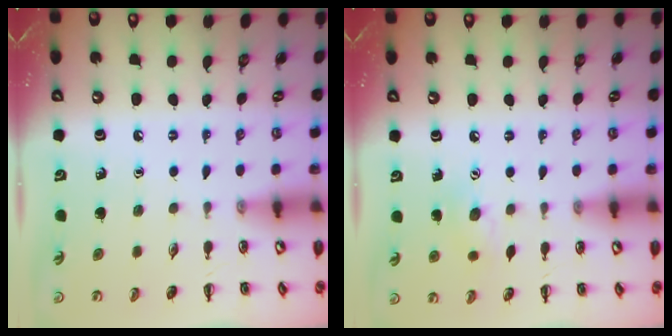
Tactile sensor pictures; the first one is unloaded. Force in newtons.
{"total": 6.9, "press": 6.8, "slide": 1.4}